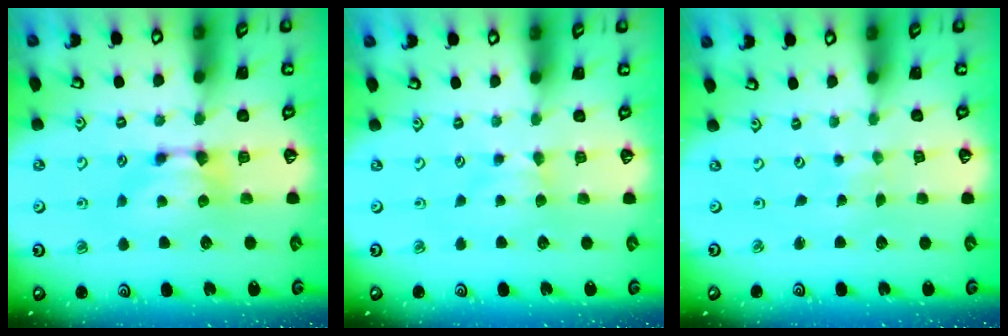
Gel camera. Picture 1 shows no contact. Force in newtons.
{"total": 1.7, "press": 1.6, "slide": 0.5}
{"total": 6.4, "press": 6.4, "slide": 0.3}